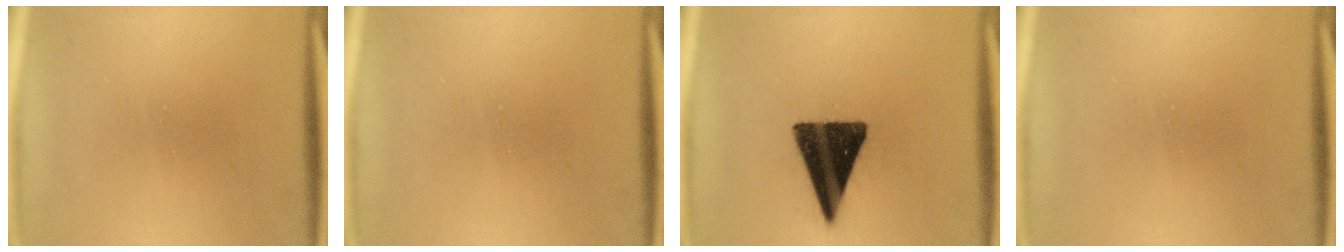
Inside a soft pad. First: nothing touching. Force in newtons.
{"total": 0.0}
{"total": 16.1}
{"total": 0.0}